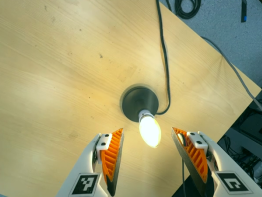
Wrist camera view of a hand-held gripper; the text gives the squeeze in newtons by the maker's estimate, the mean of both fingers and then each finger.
{"total": 0.0}